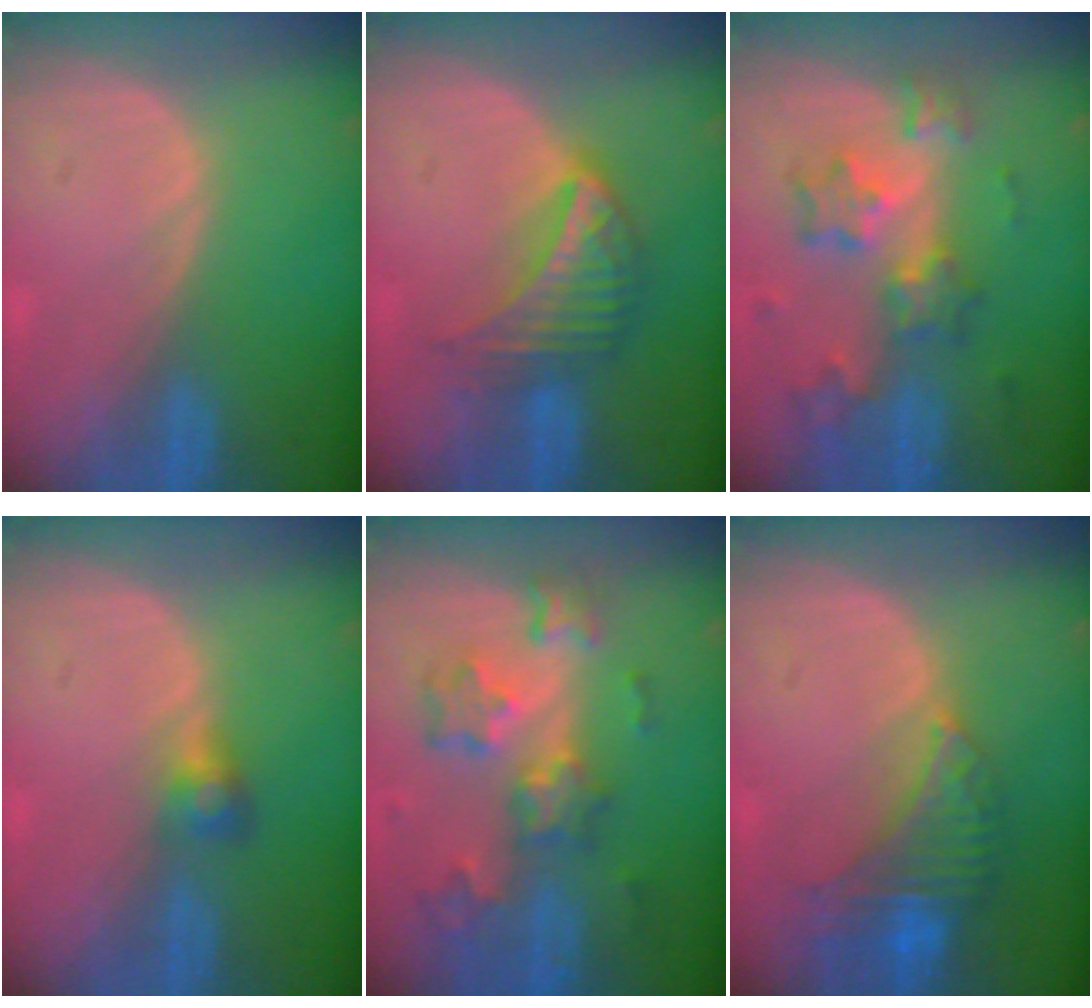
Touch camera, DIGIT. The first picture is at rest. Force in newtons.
{"total": 7.4, "press": 6.5, "slide": 3.6}
{"total": 8.4, "press": 7.3, "slide": 4.1}
{"total": 2.6, "press": 2.5, "slide": 0.2}
{"total": 8.8, "press": 7.8, "slide": 4.1}
{"total": 8.1, "press": 6.9, "slide": 4.1}